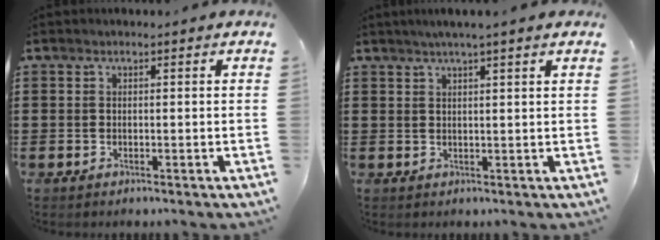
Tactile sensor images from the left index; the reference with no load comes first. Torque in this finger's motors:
{"motor_torque": [1.18, 0.15, 0.54, 0.13]}